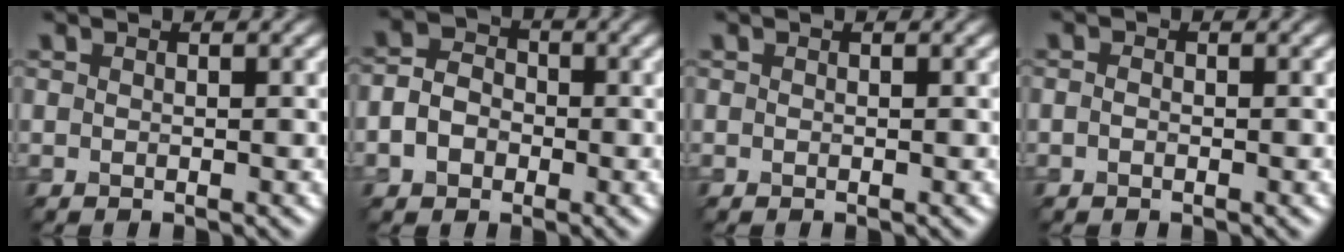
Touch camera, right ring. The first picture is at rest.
{"total": 3.4, "force": [-1.0, 2.7, 1.8], "torque": [-0.029, -0.002, -0.027]}
{"total": 0.0}
{"total": 0.7, "force": [-0.3, 0.4, 0.4], "torque": [-0.010, -0.002, -0.009]}